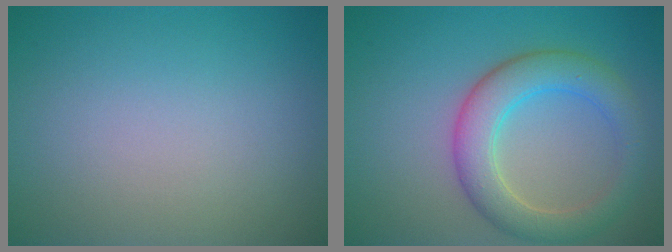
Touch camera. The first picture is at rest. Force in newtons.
{"total": 5.2, "press": 5.2, "slide": 0.2}